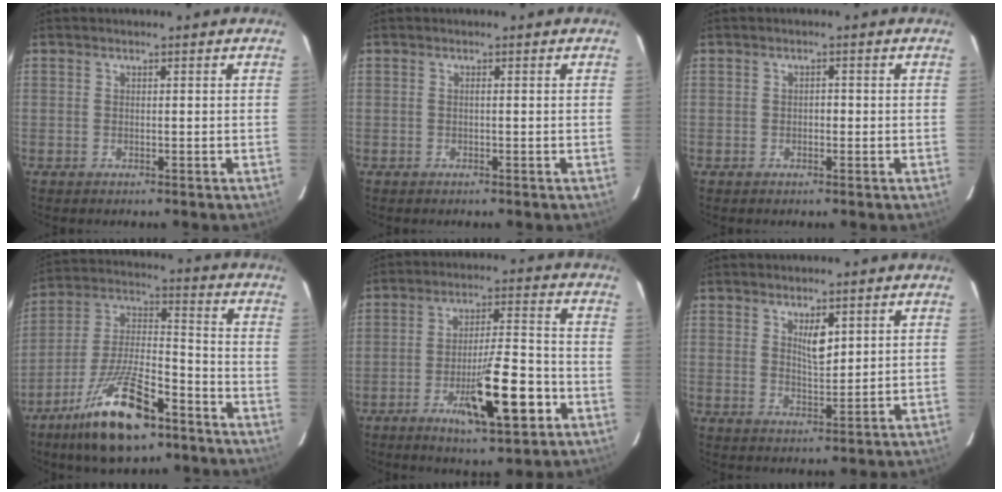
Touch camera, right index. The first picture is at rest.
{"total": 0.0}
{"total": 0.9, "force": [-0.2, 0.5, 0.7], "torque": [-0.009, 0.003, -0.005]}
{"total": 16.7, "force": [-10.8, 4.3, 12.1], "torque": [-0.249, -0.014, -0.196]}
{"total": 12.6, "force": [-5.1, 1.9, 11.4], "torque": [-0.186, -0.005, -0.078]}
{"total": 3.7, "force": [1.8, 1.1, 3.1], "torque": [-0.057, -0.004, 0.035]}